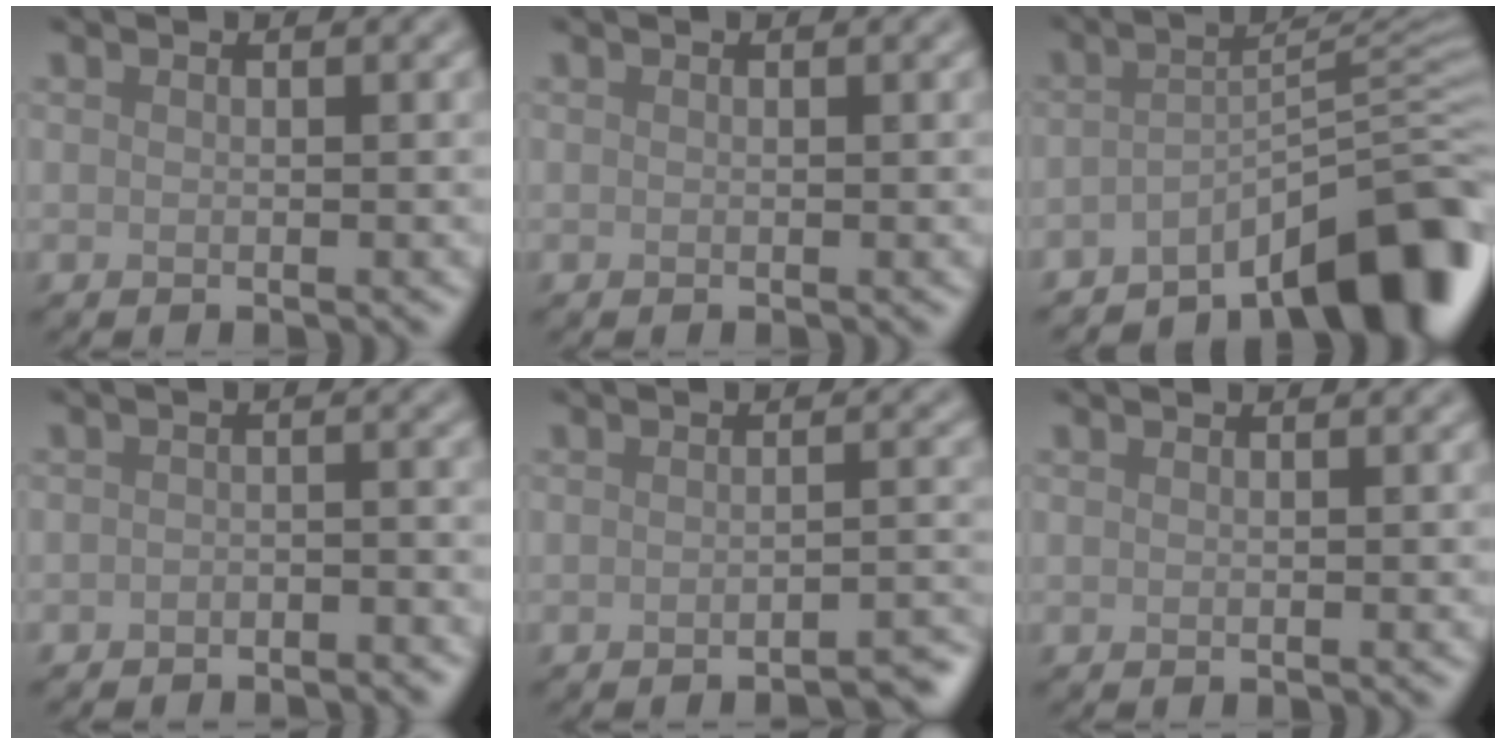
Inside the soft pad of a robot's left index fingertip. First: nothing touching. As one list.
[{"total": 0.0}, {"total": 10.3, "force": [-6.5, 2.7, 7.6], "torque": [-0.087, 0.005, -0.109]}, {"total": 1.9, "force": [-1.7, 0.7, 0.5], "torque": [-0.002, 0.006, -0.026]}, {"total": 3.0, "force": [-2.3, 0.6, 1.9], "torque": [-0.012, 0.010, -0.035]}, {"total": 0.0}]